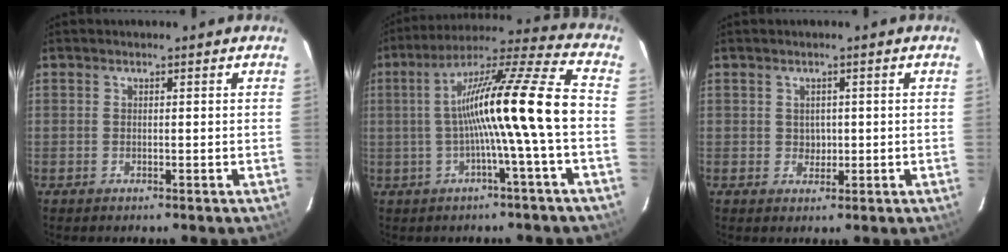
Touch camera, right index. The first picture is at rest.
{"total": 16.2, "force": [-2.3, -1.4, 16.0], "torque": [-0.265, 0.016, -0.039]}
{"total": 1.9, "force": [0.2, 1.8, 0.6], "torque": [-0.006, 0.004, 0.007]}